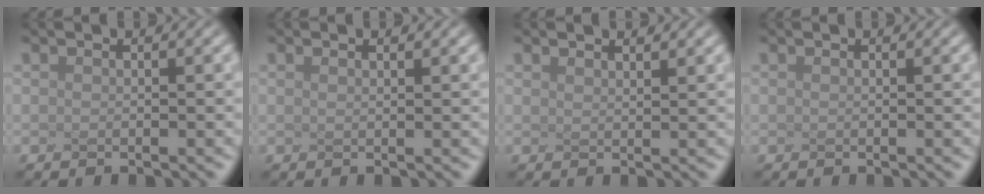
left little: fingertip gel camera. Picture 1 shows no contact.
{"total": 0.9, "force": [0.6, 0.3, 0.6], "torque": [-0.004, 0.011, 0.001]}
{"total": 1.3, "force": [1.2, 0.2, 0.5], "torque": [-0.002, 0.014, 0.014]}
{"total": 0.0}